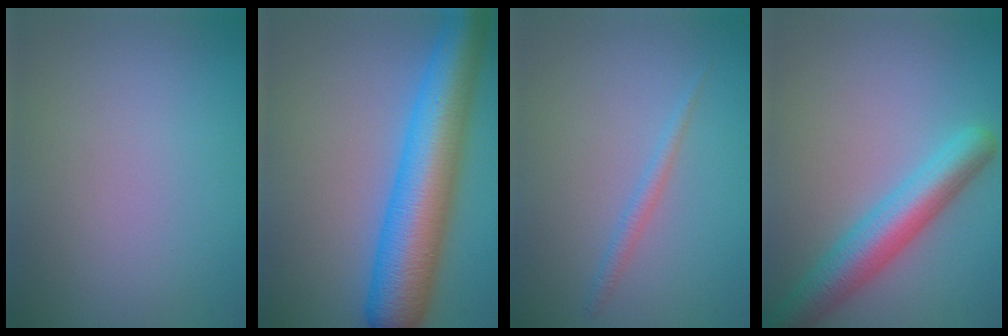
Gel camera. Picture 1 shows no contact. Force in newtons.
{"total": 10.4, "press": 10.4, "slide": 0.2}
{"total": 1.2, "press": 1.2, "slide": 0.0}
{"total": 5.8, "press": 5.8, "slide": 0.3}